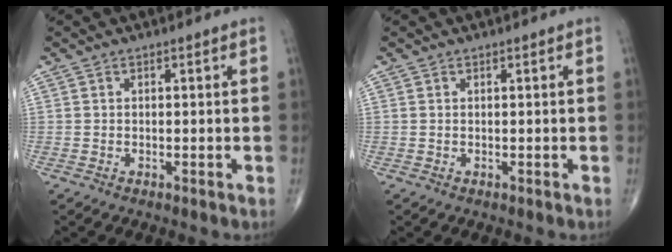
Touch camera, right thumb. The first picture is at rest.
{"total": 0.0}